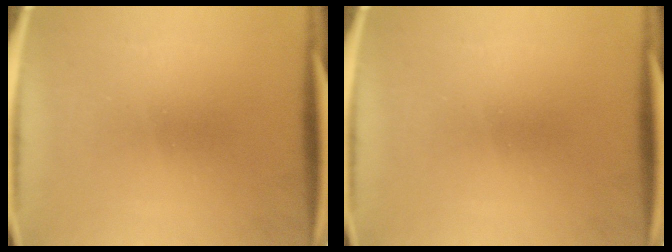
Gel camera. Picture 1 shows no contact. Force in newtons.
{"total": 0.0}